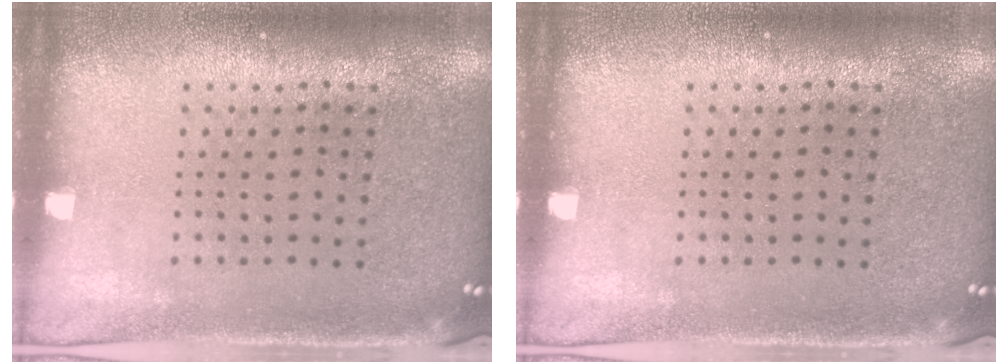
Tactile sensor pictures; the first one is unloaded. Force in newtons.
{"total": 0.0}